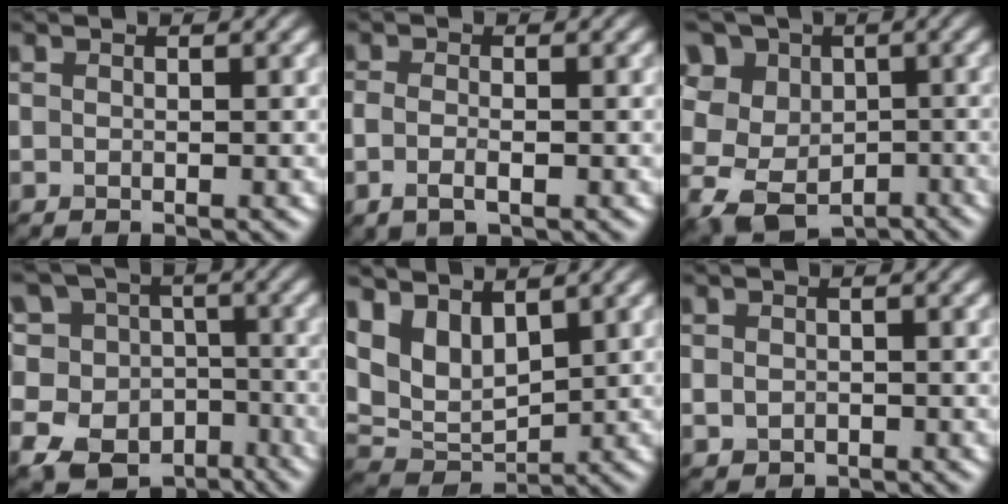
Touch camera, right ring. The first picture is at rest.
{"total": 2.1, "force": [-0.7, 1.0, 1.7], "torque": [-0.037, -0.007, -0.015]}
{"total": 9.9, "force": [2.7, 8.3, 4.7], "torque": [-0.092, 0.018, 0.017]}
{"total": 13.2, "force": [-4.7, 11.3, 5.0], "torque": [-0.111, 0.013, -0.096]}
{"total": 5.9, "force": [3.0, 3.5, 3.6], "torque": [-0.076, -0.010, 0.058]}
{"total": 1.2, "force": [-0.2, 1.0, 0.6], "torque": [-0.011, -0.005, -0.003]}